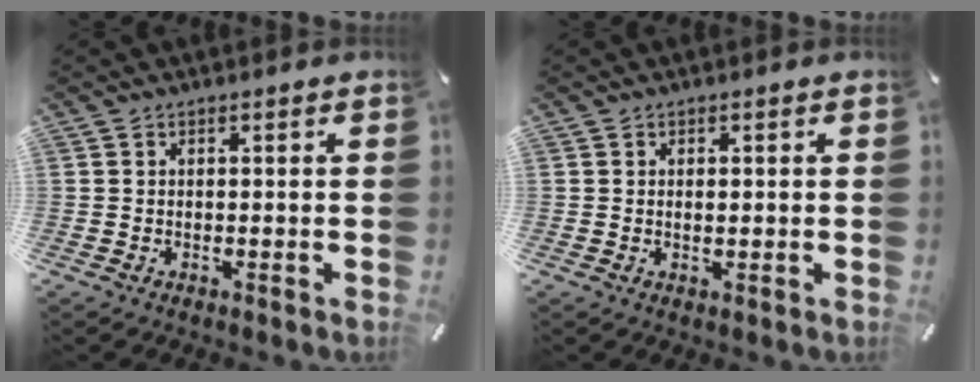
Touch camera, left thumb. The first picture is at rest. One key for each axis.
{"total": 1.0, "fx": 0.1, "fy": 0.5, "fz": 0.9, "tx": -0.011, "ty": -0.001, "tz": -0.001}